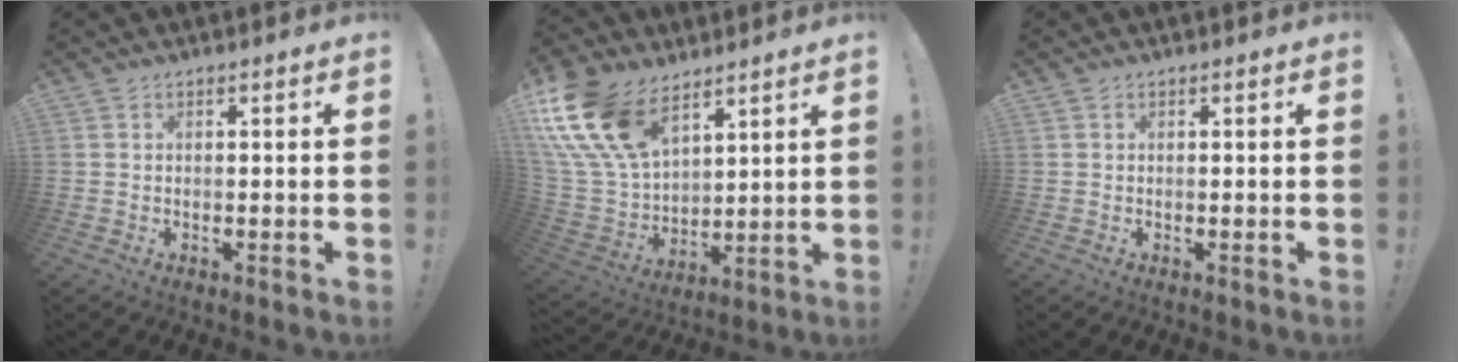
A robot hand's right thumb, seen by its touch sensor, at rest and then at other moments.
{"total": 20.2, "force": [11.9, 11.4, 11.8], "torque": [-0.257, -0.067, 0.224]}
{"total": 0.0}